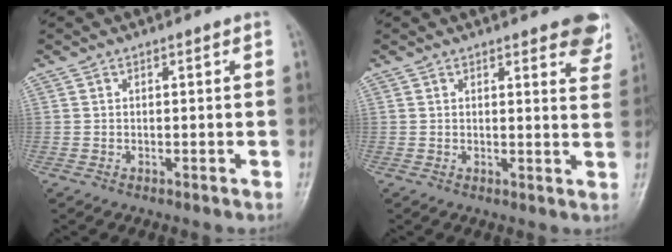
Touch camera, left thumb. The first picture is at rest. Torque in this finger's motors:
{"motor_torque": [3.65, 0.91, 0.27, -0.49, 0.03]}